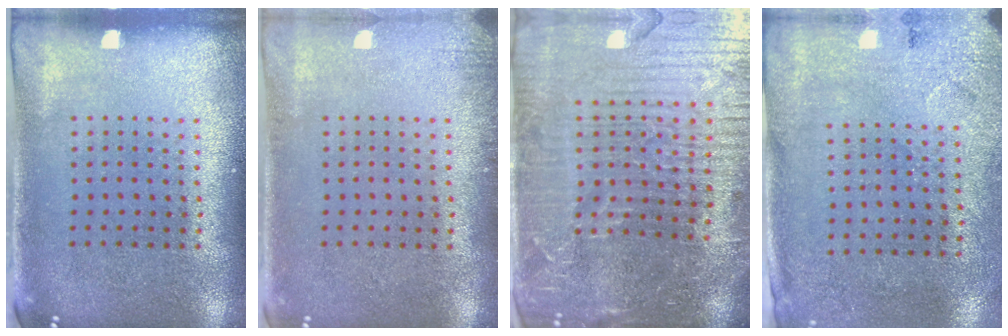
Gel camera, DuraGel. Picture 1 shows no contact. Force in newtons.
{"total": 1.2, "press": 1.2, "slide": 0.2}
{"total": 6.2, "press": 5.5, "slide": 2.8}
{"total": 2.7, "press": 2.2, "slide": 1.5}